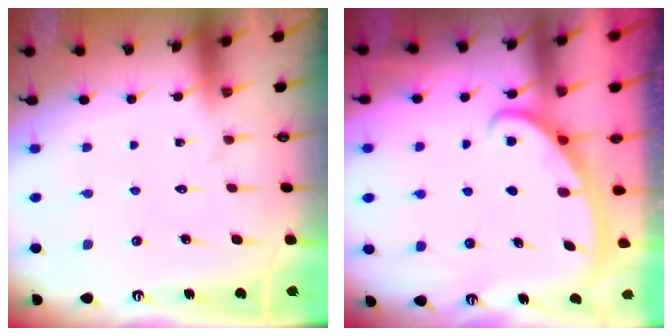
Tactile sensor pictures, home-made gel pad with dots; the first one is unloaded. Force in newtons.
{"total": 2.9, "press": 2.9, "slide": 0.3}